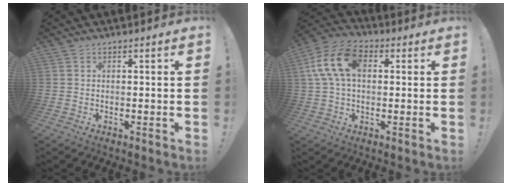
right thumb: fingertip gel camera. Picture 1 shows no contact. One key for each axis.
{"total": 14.9, "fx": 3.0, "fy": 9.5, "fz": 11.0, "tx": -0.221, "ty": 0.014, "tz": 0.059}